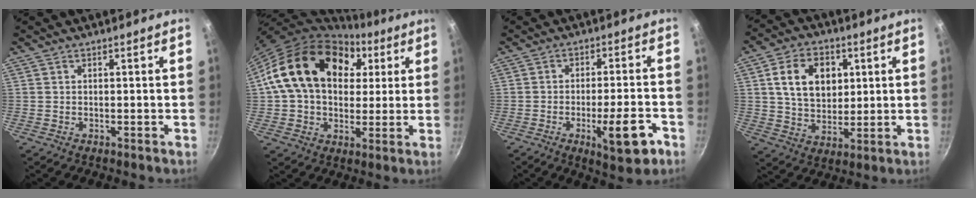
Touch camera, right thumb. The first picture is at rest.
{"total": 21.8, "force": [6.5, 15.6, 13.8], "torque": [-0.219, 0.013, 0.101]}
{"total": 10.6, "force": [-4.0, 2.9, 9.4], "torque": [-0.120, 0.013, -0.053]}
{"total": 12.5, "force": [3.1, 9.0, 8.0], "torque": [-0.110, -0.003, 0.052]}